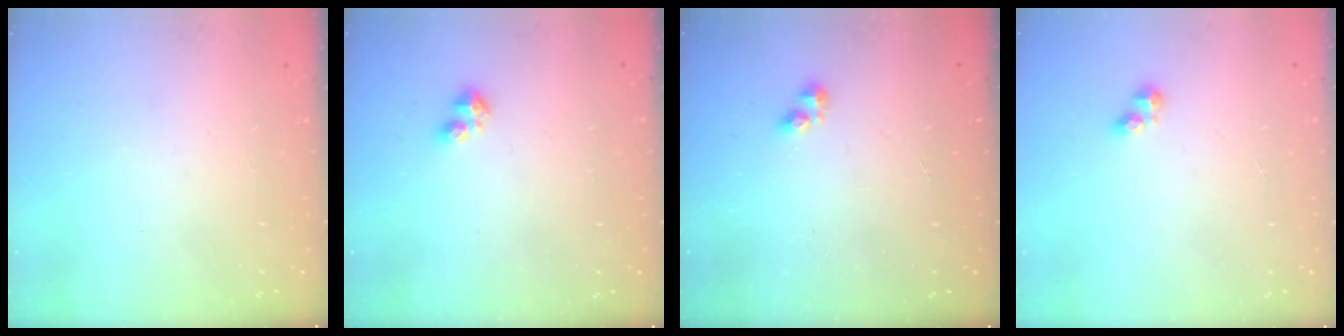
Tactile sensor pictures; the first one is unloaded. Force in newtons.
{"total": 2.9, "press": 2.8, "slide": 0.6}
{"total": 3.2, "press": 3.2, "slide": 0.4}
{"total": 2.6, "press": 2.6, "slide": 0.2}